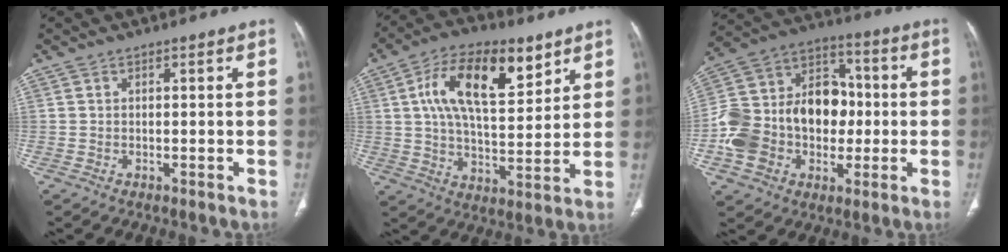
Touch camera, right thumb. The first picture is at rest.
{"total": 17.6, "force": [7.4, 8.4, 13.6], "torque": [-0.205, -0.016, 0.126]}
{"total": 22.0, "force": [-2.4, 16.4, 14.5], "torque": [-0.234, 0.049, -0.034]}